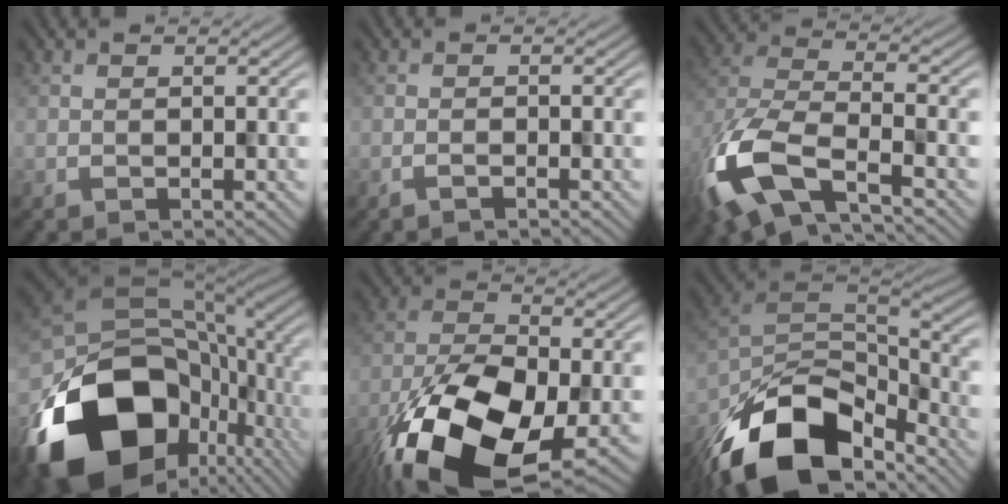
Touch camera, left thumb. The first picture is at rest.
{"total": 1.1, "force": [-0.9, 0.1, 0.6], "torque": [-0.003, 0.004, -0.017]}
{"total": 13.3, "force": [-7.5, 5.5, 9.5], "torque": [-0.229, -0.035, -0.140]}
{"total": 20.5, "force": [-8.0, 14.3, 12.3], "torque": [-0.282, -0.048, -0.109]}
{"total": 17.3, "force": [-9.3, 8.3, 11.9], "torque": [-0.247, -0.049, -0.151]}
{"total": 16.5, "force": [-11.2, 8.1, 9.0], "torque": [-0.202, -0.046, -0.180]}